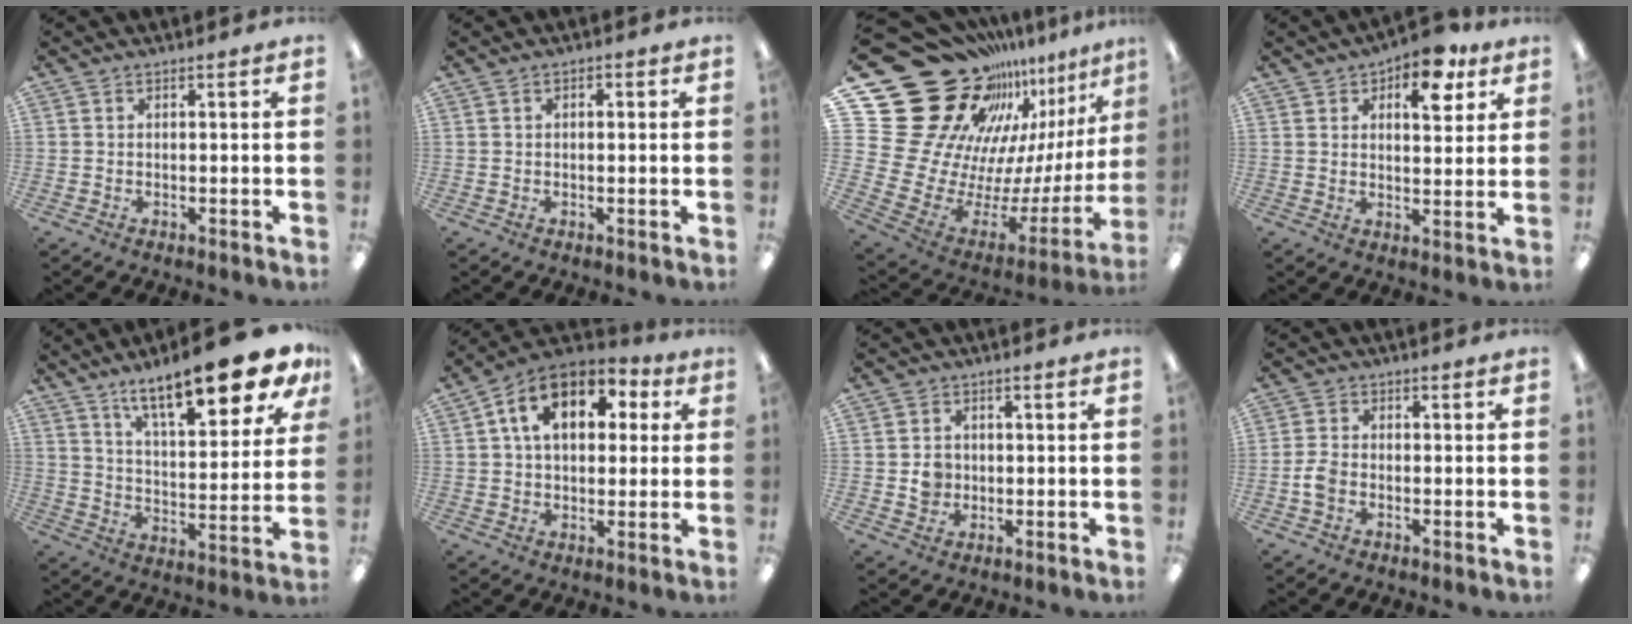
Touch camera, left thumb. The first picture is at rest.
{"total": 0.9, "force": [0.1, 0.6, 0.6], "torque": [-0.010, 0.005, 0.001]}
{"total": 29.9, "force": [17.3, 19.1, 15.2], "torque": [-0.236, -0.175, 0.382]}
{"total": 11.1, "force": [6.2, 5.8, 7.2], "torque": [-0.080, -0.026, 0.099]}
{"total": 18.9, "force": [14.2, 4.5, 11.6], "torque": [-0.176, -0.094, 0.231]}
{"total": 14.0, "force": [5.4, 8.9, 9.5], "torque": [-0.156, 0.010, 0.096]}
{"total": 4.4, "force": [-0.2, 4.1, 1.6], "torque": [-0.017, 0.002, -0.006]}
{"total": 4.0, "force": [-1.2, 2.9, 2.5], "torque": [-0.049, 0.009, -0.023]}